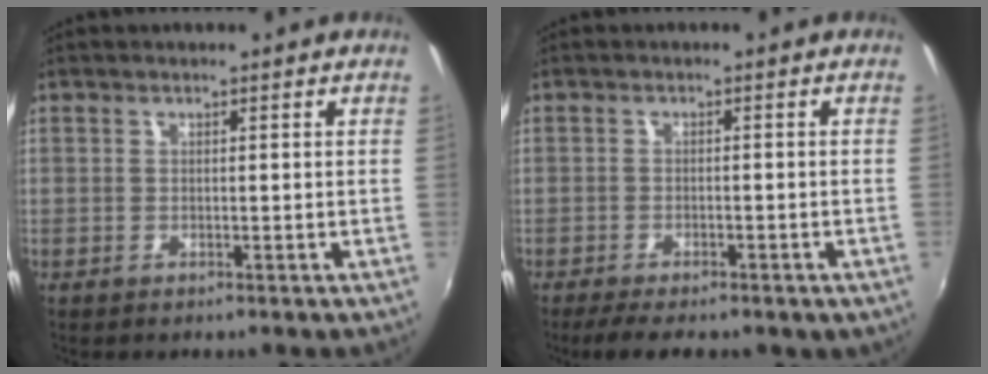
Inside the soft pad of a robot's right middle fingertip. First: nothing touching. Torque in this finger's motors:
{"motor_torque": [1.10, -1.04, 0.34, 0.07]}